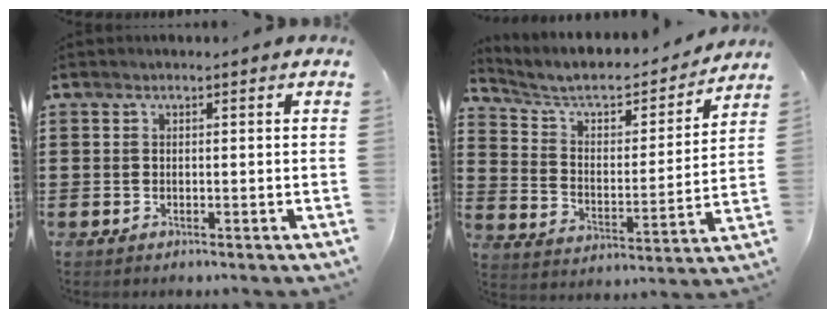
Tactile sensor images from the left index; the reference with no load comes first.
{"total": 6.5, "force": [5.5, 2.2, 2.7], "torque": [-0.081, -0.033, 0.090]}